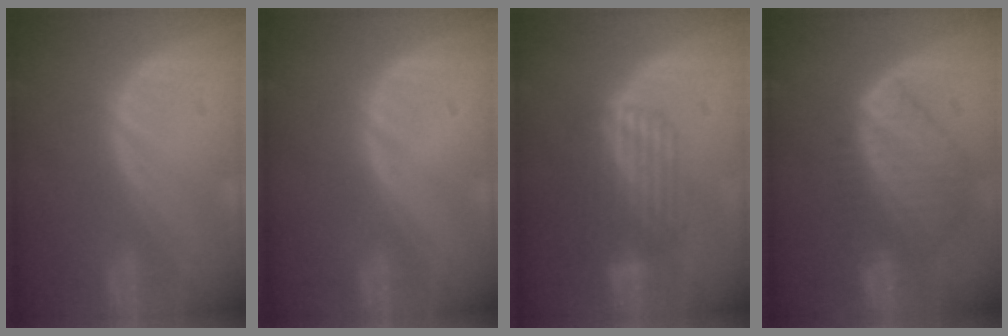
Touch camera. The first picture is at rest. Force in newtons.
{"total": 0.0}
{"total": 7.1, "press": 6.0, "slide": 3.9}
{"total": 8.6, "press": 7.6, "slide": 4.1}